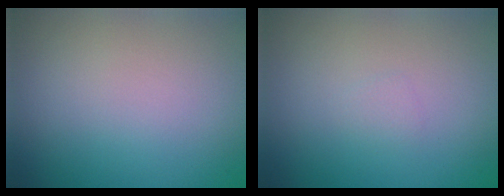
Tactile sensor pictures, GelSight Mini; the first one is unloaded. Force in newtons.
{"total": 0.6, "press": 0.6, "slide": 0.0}